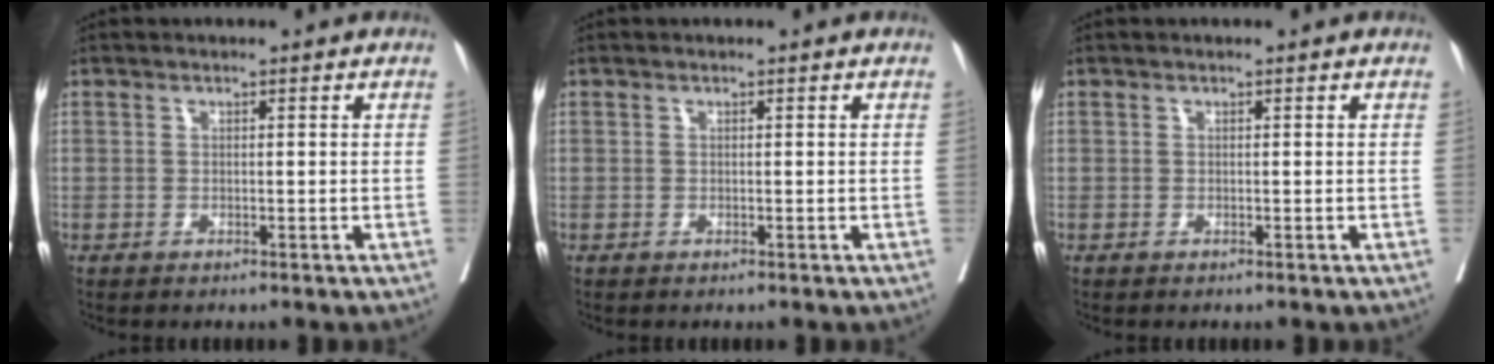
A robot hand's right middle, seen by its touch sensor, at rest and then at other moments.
{"total": 0.0}
{"total": 0.0}